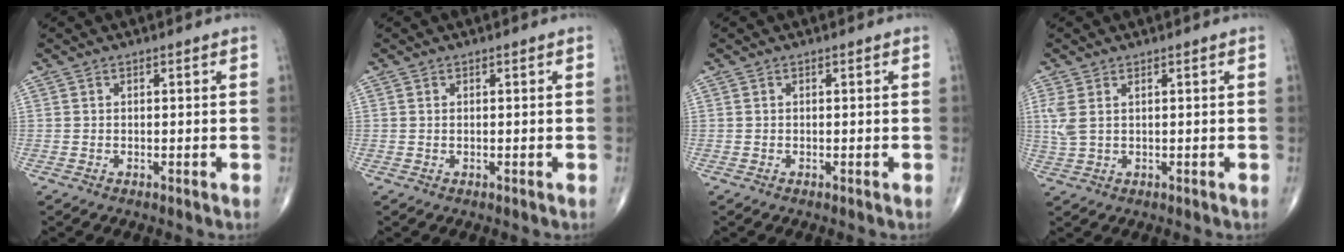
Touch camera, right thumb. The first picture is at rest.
{"total": 0.0}
{"total": 0.0}
{"total": 3.6, "force": [1.3, 1.6, 2.9], "torque": [-0.084, 0.005, 0.033]}